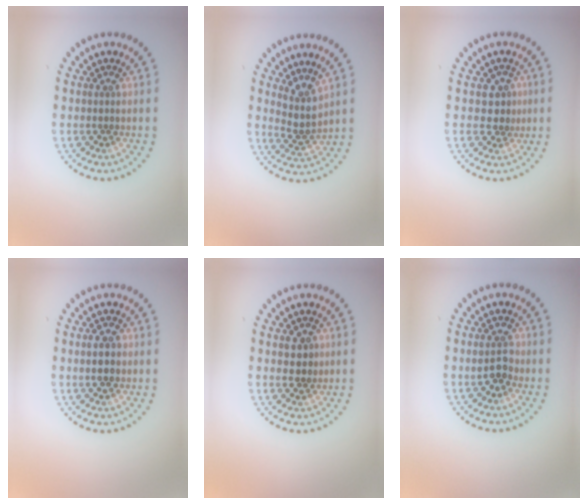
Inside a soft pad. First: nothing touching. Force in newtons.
{"total": 2.8, "press": 2.1, "slide": 1.9}
{"total": 2.0, "press": 1.8, "slide": 0.9}
{"total": 2.2, "press": 2.2, "slide": 0.2}
{"total": 1.8, "press": 1.8, "slide": 0.5}
{"total": 2.0, "press": 2.0, "slide": 0.2}